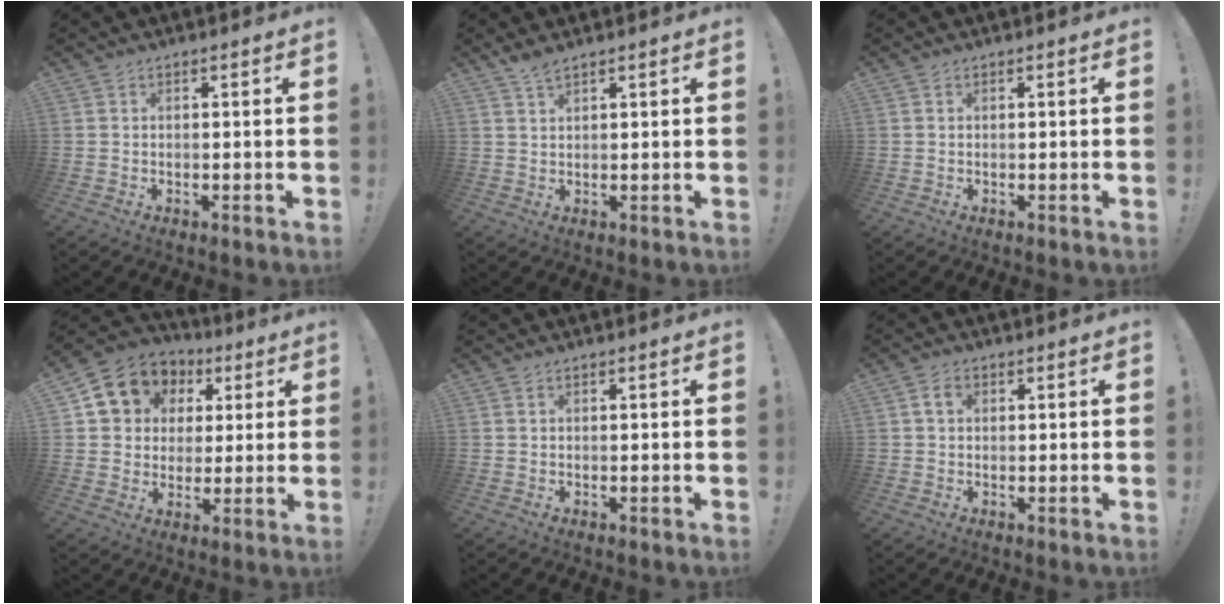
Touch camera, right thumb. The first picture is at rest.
{"total": 2.6, "force": [2.1, 0.6, 1.4], "torque": [-0.028, -0.009, 0.038]}
{"total": 0.0}
{"total": 12.1, "force": [5.0, 10.2, 4.3], "torque": [-0.066, -0.023, 0.105]}
{"total": 0.0}
{"total": 2.9, "force": [0.9, 1.9, 2.0], "torque": [-0.037, 0.006, 0.016]}